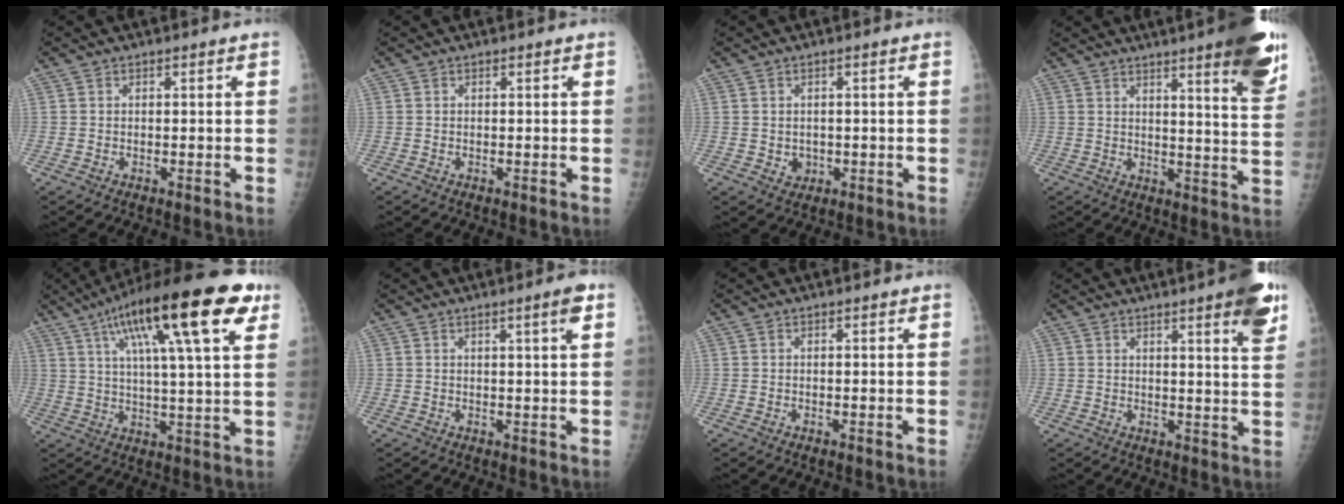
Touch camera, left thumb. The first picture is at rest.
{"total": 0.0}
{"total": 2.4, "force": [-0.2, 2.1, 1.0], "torque": [-0.005, 0.001, 0.004]}
{"total": 15.8, "force": [9.7, 2.1, 12.3], "torque": [-0.137, -0.049, 0.117]}
{"total": 23.6, "force": [11.1, 5.6, 20.1], "torque": [-0.309, 0.004, 0.169]}
{"total": 3.2, "force": [1.5, -0.1, 2.9], "torque": [-0.043, -0.007, 0.024]}
{"total": 0.0}
{"total": 9.7, "force": [5.6, 1.2, 7.8], "torque": [-0.088, -0.023, 0.064]}